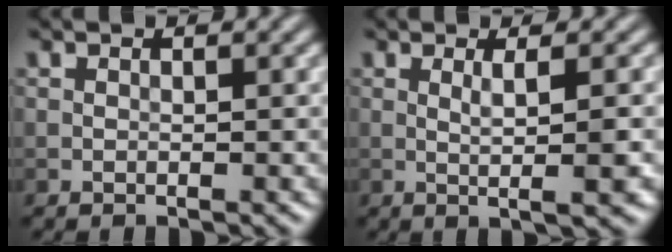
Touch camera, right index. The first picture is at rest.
{"total": 3.3, "force": [0.2, 0.6, 3.2], "torque": [-0.048, -0.001, 0.003]}